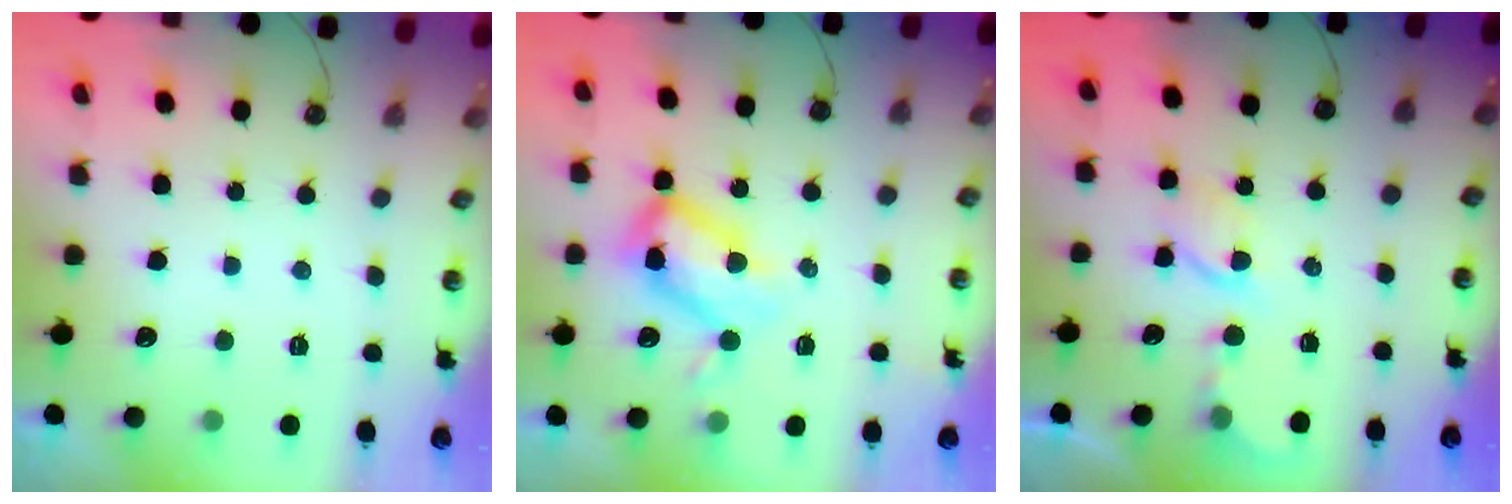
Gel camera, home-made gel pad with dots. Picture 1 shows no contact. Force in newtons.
{"total": 14.1, "press": 14.0, "slide": 1.1}
{"total": 3.8, "press": 3.8, "slide": 0.5}